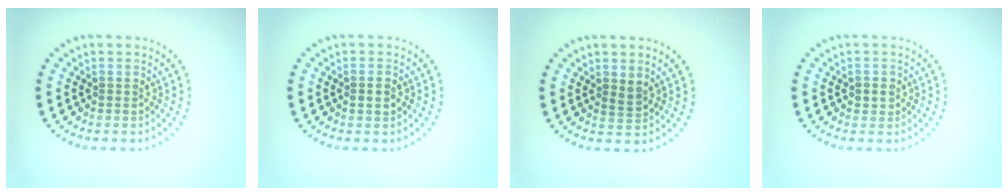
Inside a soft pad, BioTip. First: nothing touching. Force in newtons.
{"total": 0.8, "press": 0.8, "slide": 0.2}
{"total": 1.2, "press": 0.9, "slide": 0.7}
{"total": 1.2, "press": 1.0, "slide": 0.6}